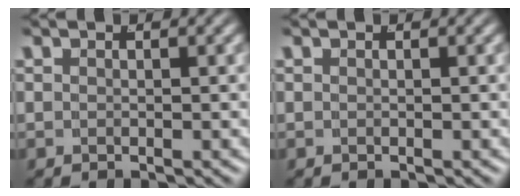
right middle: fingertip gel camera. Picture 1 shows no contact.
{"total": 0.0}